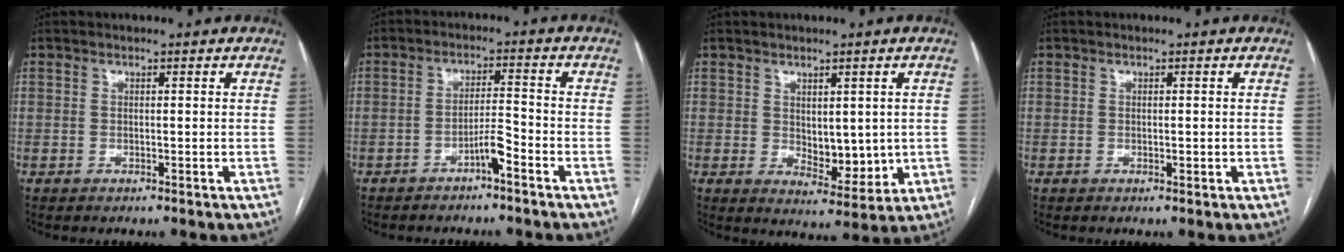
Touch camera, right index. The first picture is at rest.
{"total": 3.9, "force": [-2.5, 0.2, 2.9], "torque": [-0.050, 0.005, -0.045]}
{"total": 6.3, "force": [0.2, 3.3, 5.4], "torque": [-0.073, -0.008, 0.018]}
{"total": 0.8, "force": [-0.1, 0.2, 0.8], "torque": [-0.014, -0.002, 0.000]}